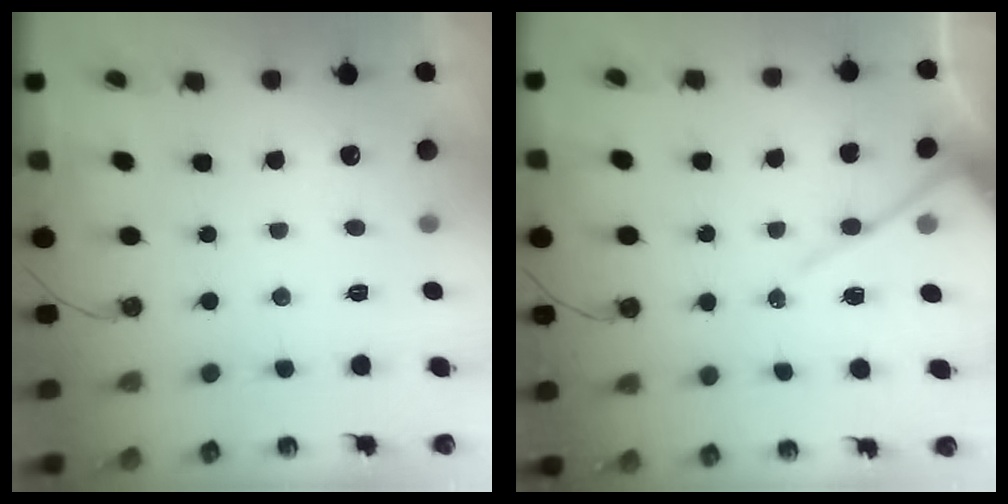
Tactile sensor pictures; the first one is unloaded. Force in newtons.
{"total": 11.2, "press": 11.2, "slide": 0.8}